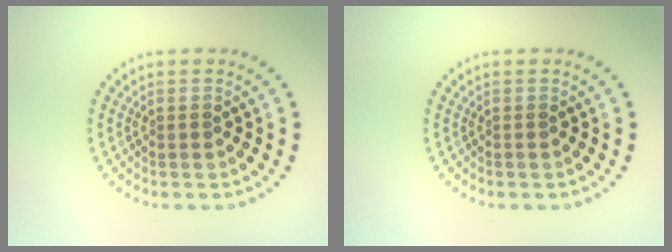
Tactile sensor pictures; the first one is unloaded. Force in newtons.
{"total": 0.0}